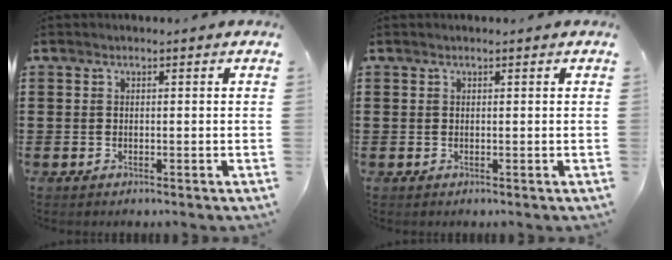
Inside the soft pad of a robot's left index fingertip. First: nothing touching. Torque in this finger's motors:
{"motor_torque": [1.88, -0.25, -0.04, 0.01]}